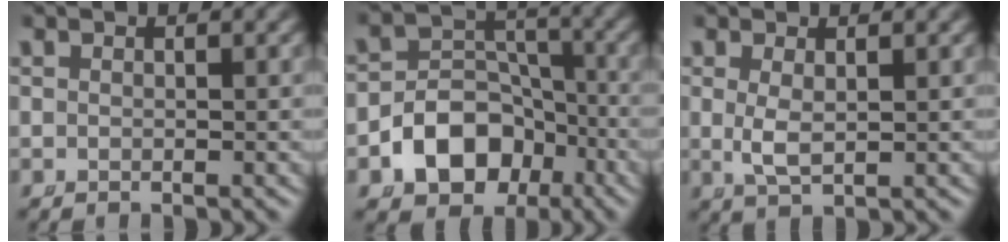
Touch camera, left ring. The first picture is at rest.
{"total": 8.2, "force": [-3.2, 6.7, 3.4], "torque": [-0.049, -0.021, -0.050]}
{"total": 2.2, "force": [0.1, 0.9, 2.0], "torque": [-0.052, -0.016, 0.017]}